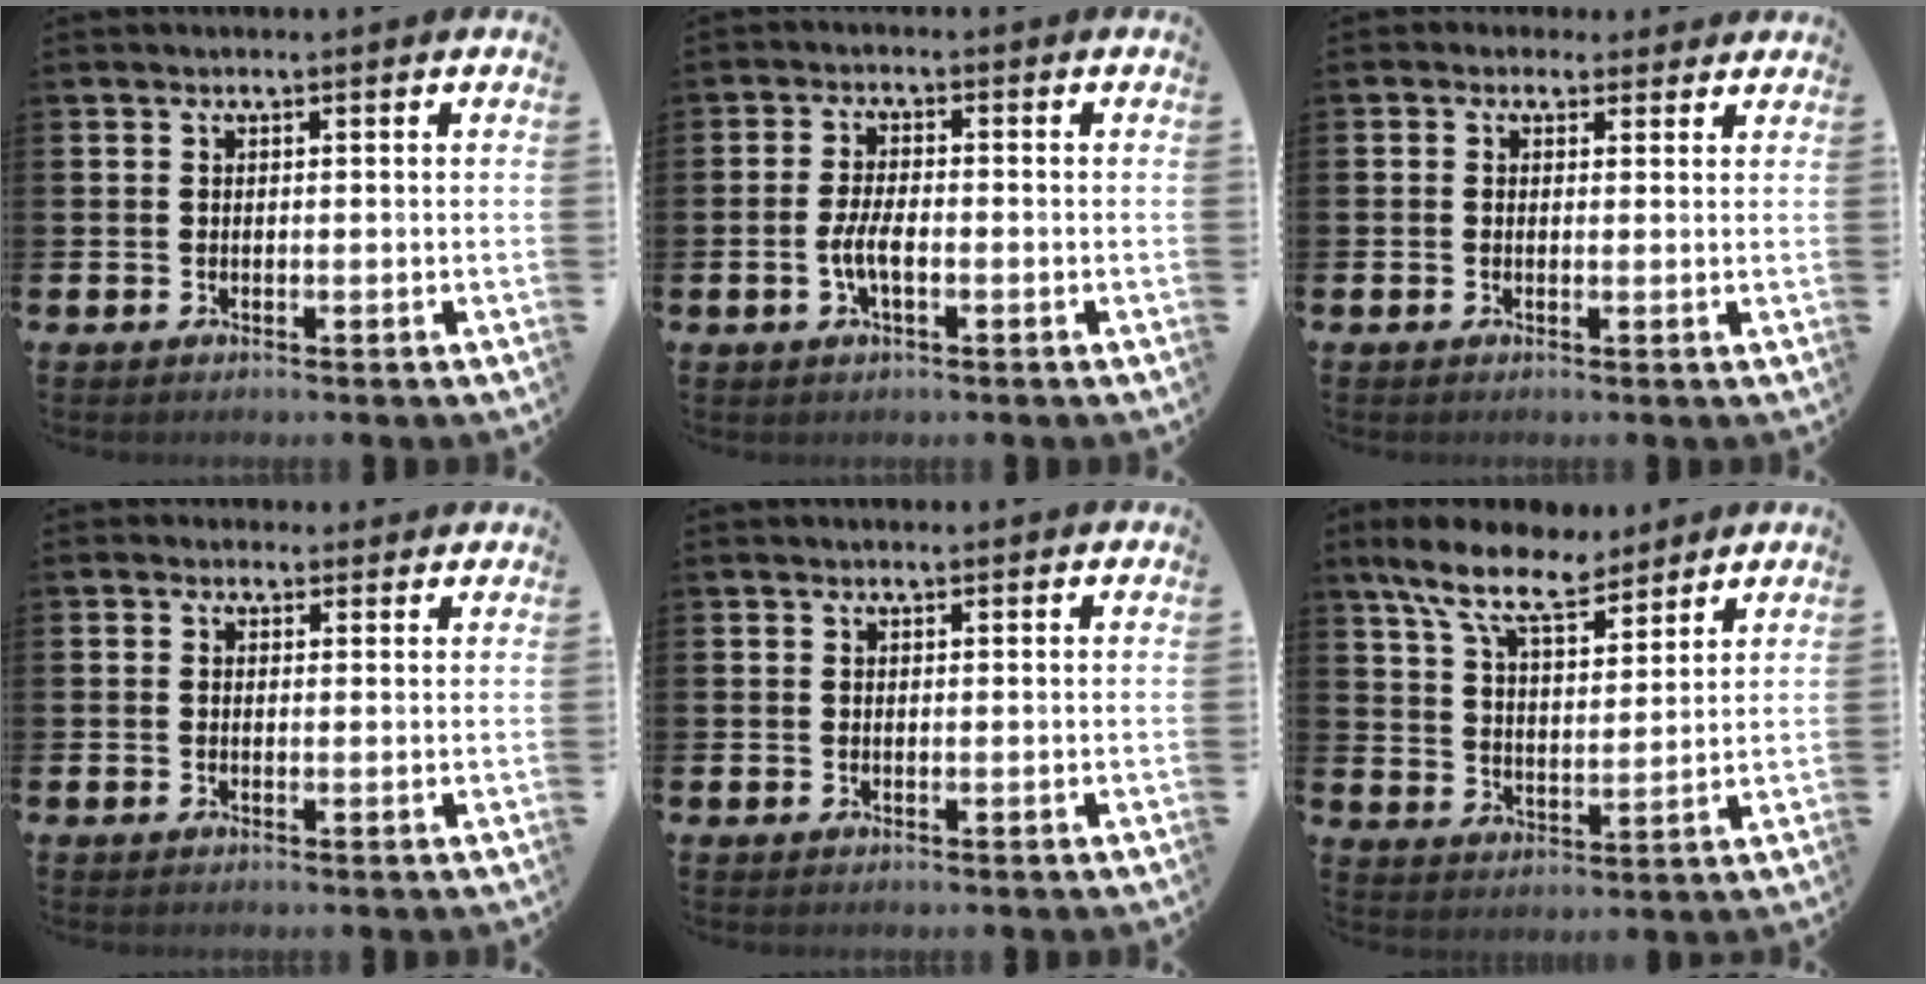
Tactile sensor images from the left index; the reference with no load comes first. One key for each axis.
{"total": 3.4, "fx": -0.9, "fy": 1.2, "fz": 3.1, "tx": -0.060, "ty": 0.001, "tz": -0.020}
{"total": 1.5, "fx": 1.1, "fy": 1.0, "fz": -0.1, "tx": -0.004, "ty": 0.002, "tz": 0.020}
{"total": 1.3, "fx": 1.1, "fy": 0.8, "fz": 0.0, "tx": 0.004, "ty": 0.003, "tz": 0.018}
{"total": 0.5, "fx": 0.5, "fy": 0.1, "fz": 0.2, "tx": 0.005, "ty": -0.003, "tz": 0.007}
{"total": 10.3, "fx": 8.6, "fy": 3.4, "fz": 4.7, "tx": -0.120, "ty": -0.035, "tz": 0.155}